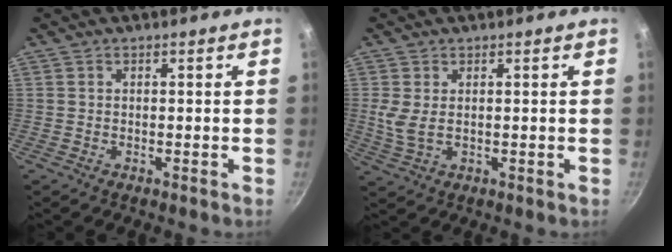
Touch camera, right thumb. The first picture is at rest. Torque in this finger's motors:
{"motor_torque": [1.28, 0.96, 0.27, 0.12, 0.13]}